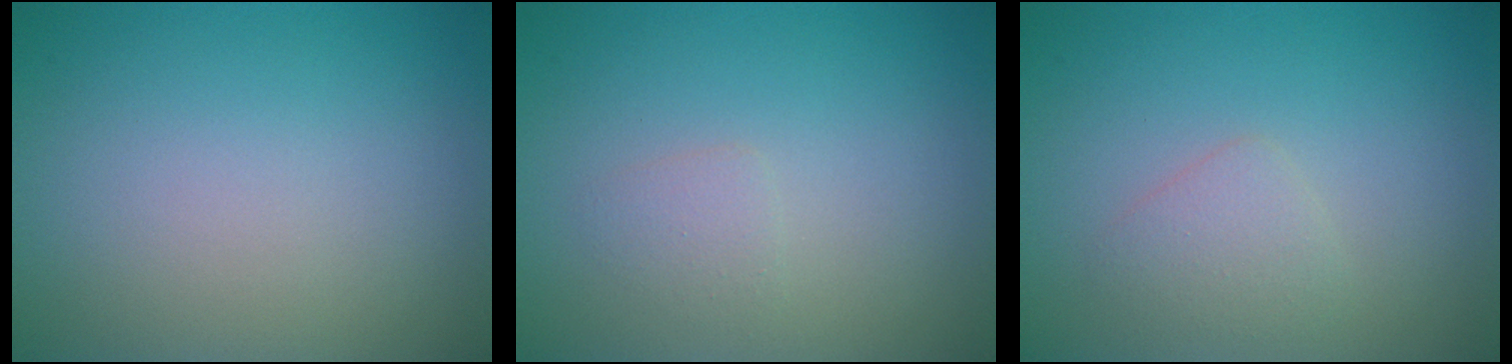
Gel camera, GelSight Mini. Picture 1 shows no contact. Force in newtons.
{"total": 1.1, "press": 1.1, "slide": 0.0}
{"total": 1.6, "press": 1.6, "slide": 0.1}